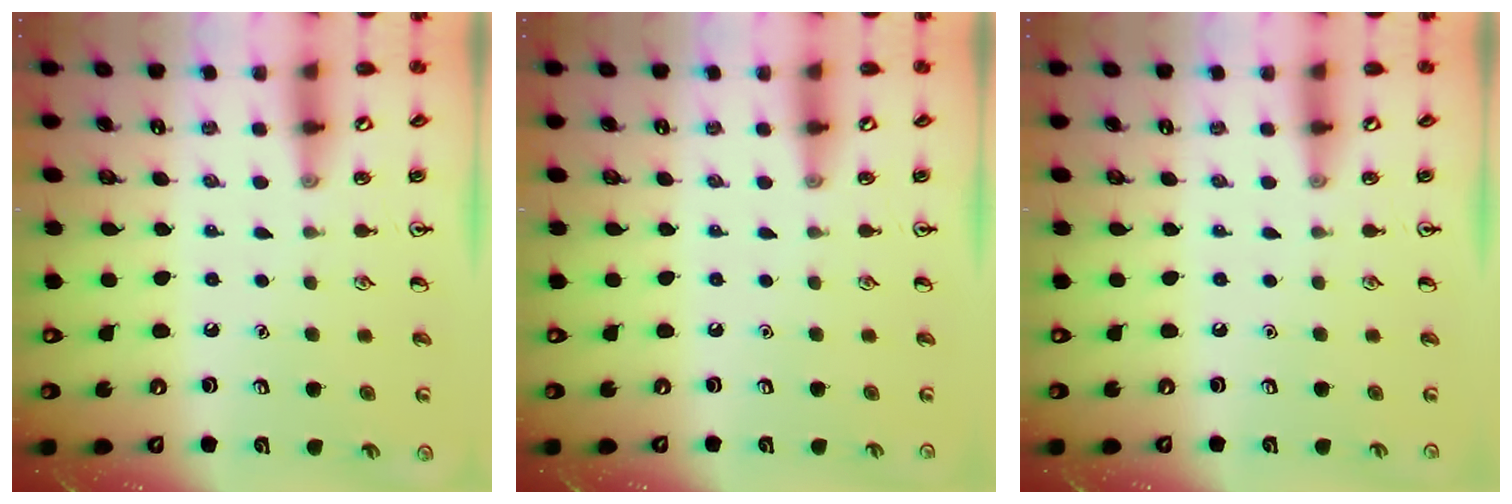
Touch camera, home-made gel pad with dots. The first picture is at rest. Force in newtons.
{"total": 0.0}
{"total": 0.0}